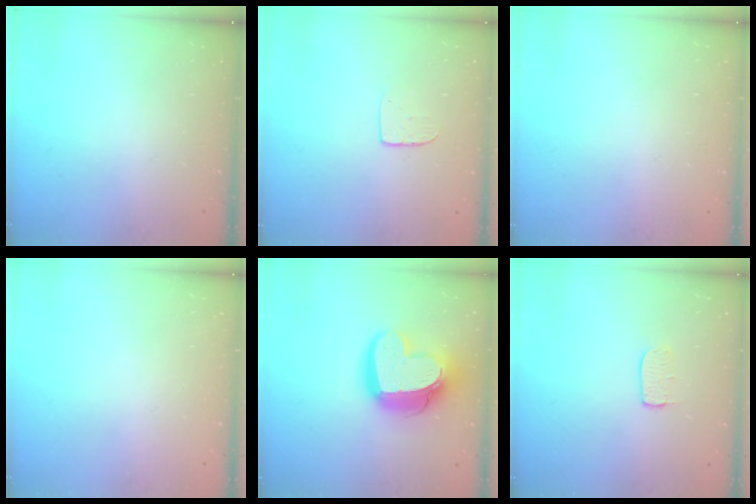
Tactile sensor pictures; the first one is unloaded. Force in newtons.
{"total": 5.0, "press": 5.0, "slide": 0.4}
{"total": 0.0}
{"total": 0.0}
{"total": 18.9, "press": 18.8, "slide": 1.6}
{"total": 5.2, "press": 5.2, "slide": 0.3}